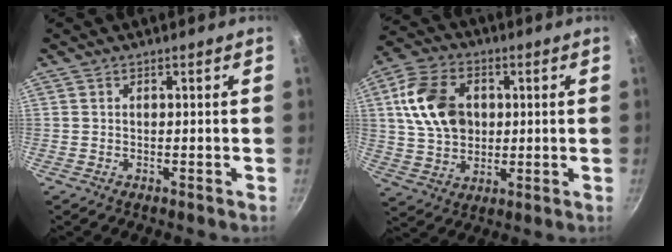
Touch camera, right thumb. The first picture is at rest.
{"total": 14.7, "force": [2.8, 10.8, 9.6], "torque": [-0.157, 0.004, 0.046]}